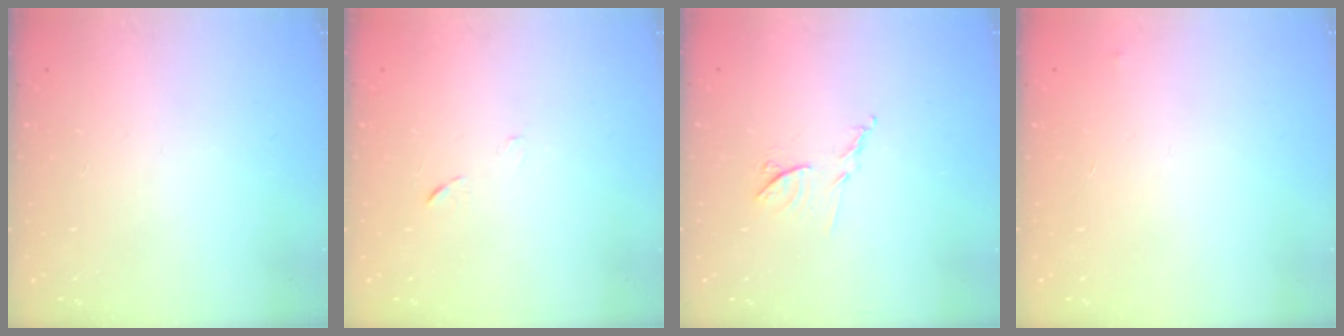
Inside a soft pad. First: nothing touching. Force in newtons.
{"total": 5.0, "press": 4.9, "slide": 0.6}
{"total": 7.7, "press": 7.7, "slide": 0.5}
{"total": 2.5, "press": 2.5, "slide": 0.4}